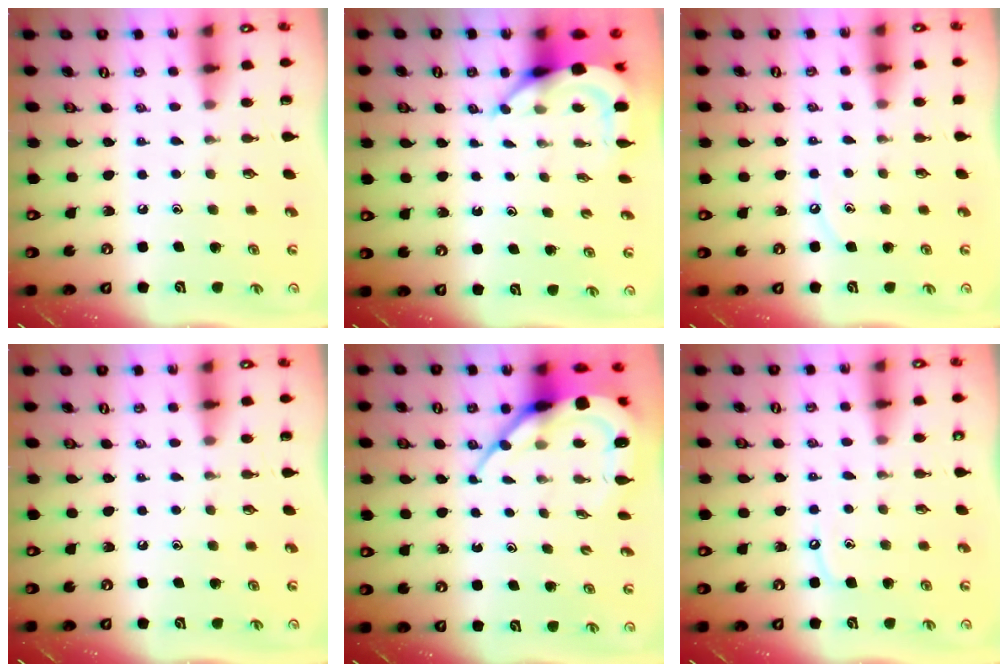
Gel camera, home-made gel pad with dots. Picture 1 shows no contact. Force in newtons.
{"total": 6.0, "press": 6.0, "slide": 0.7}
{"total": 3.3, "press": 3.3, "slide": 0.5}
{"total": 0.0}
{"total": 10.5, "press": 10.5, "slide": 0.9}
{"total": 5.1, "press": 5.1, "slide": 0.7}